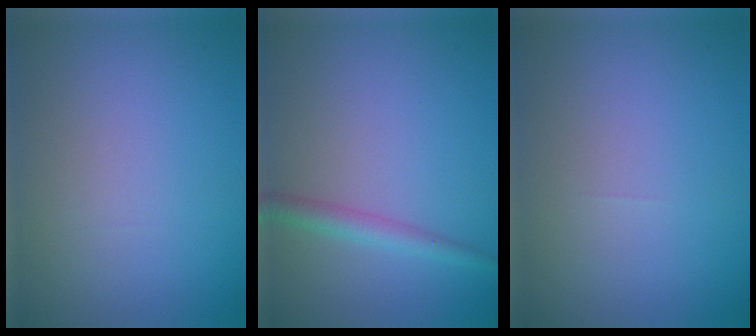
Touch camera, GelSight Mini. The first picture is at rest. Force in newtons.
{"total": 2.0, "press": 2.0, "slide": 0.0}
{"total": 0.0}